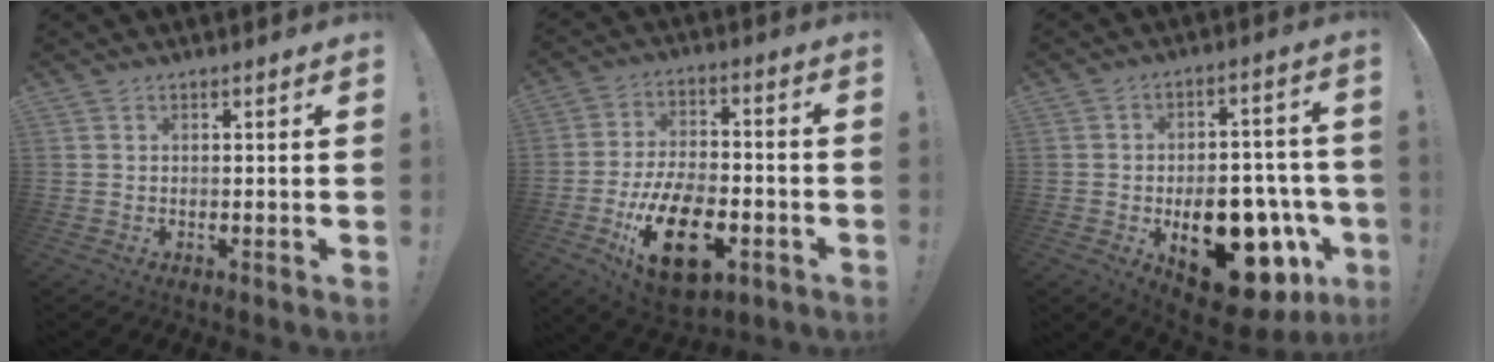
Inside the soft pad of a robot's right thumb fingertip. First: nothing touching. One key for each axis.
{"total": 20.1, "fx": -8.7, "fy": 10.9, "fz": 14.5, "tx": -0.244, "ty": 0.047, "tz": -0.138}
{"total": 21.3, "fx": -8.1, "fy": 12.0, "fz": 15.6, "tx": -0.199, "ty": 0.047, "tz": -0.109}